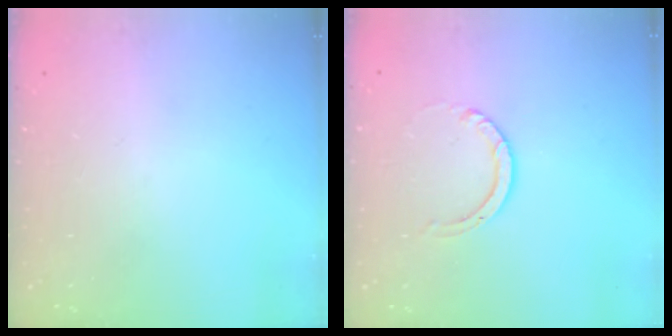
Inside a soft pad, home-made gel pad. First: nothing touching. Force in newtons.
{"total": 4.0, "press": 4.0, "slide": 0.2}